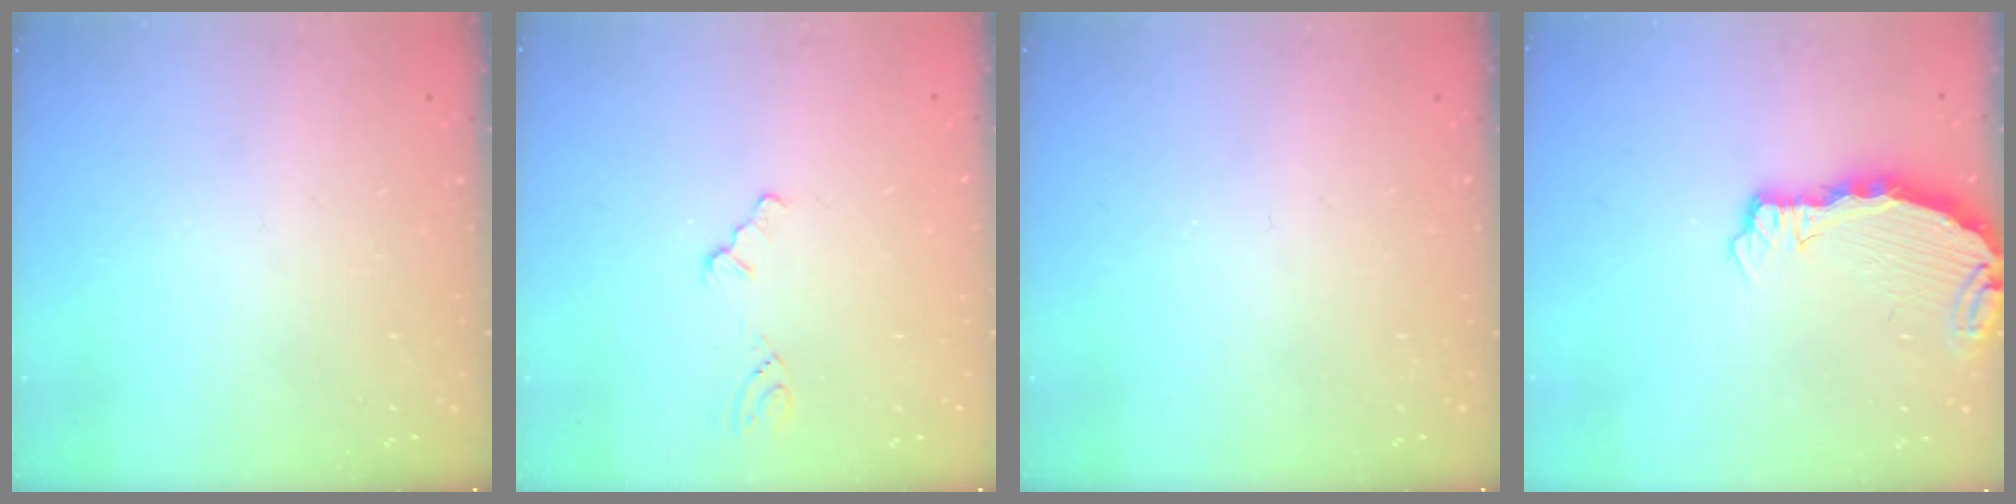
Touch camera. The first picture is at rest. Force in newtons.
{"total": 1.2, "press": 1.1, "slide": 0.3}
{"total": 0.0}
{"total": 3.8, "press": 3.8, "slide": 0.3}